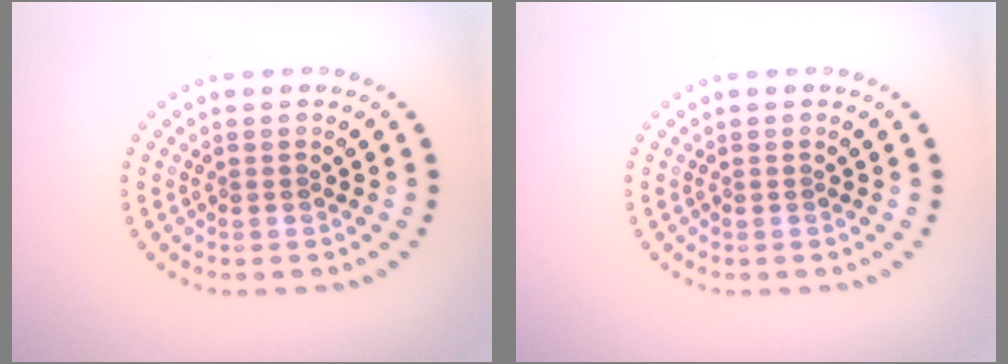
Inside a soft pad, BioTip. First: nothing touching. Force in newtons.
{"total": 0.0}